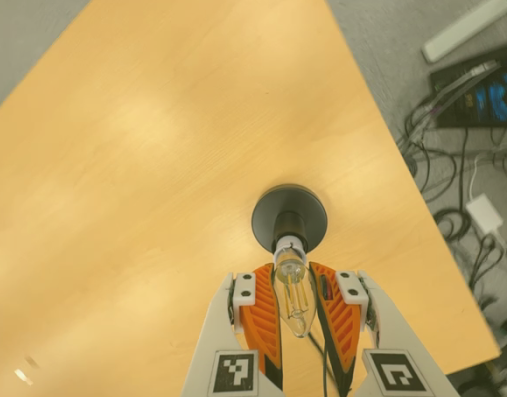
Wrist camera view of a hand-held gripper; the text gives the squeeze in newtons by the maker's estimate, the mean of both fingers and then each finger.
{"total": 20.4, "left": 19.6, "right": 21.3}